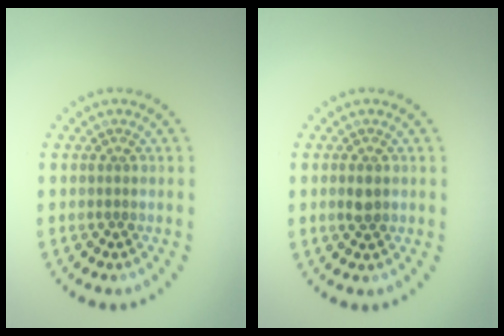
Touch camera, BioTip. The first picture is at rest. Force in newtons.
{"total": 1.4, "press": 1.4, "slide": 0.1}